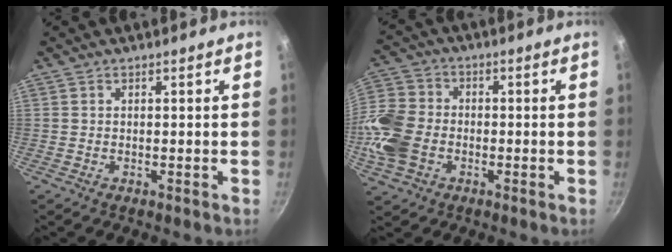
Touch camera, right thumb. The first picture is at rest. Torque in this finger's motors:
{"motor_torque": [1.78, 1.78, 1.32, -0.68, 0.17]}